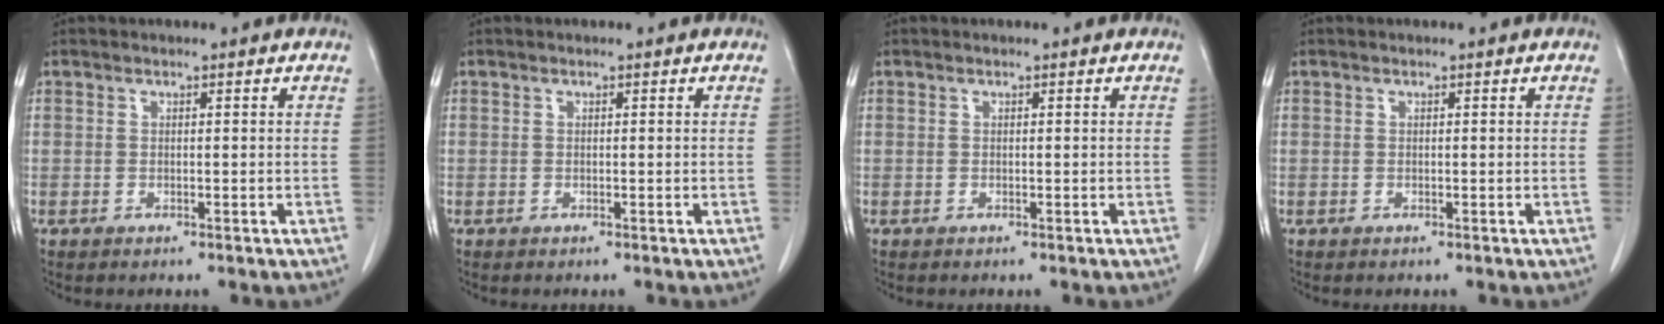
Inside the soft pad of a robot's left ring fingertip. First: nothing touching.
{"total": 0.0}
{"total": 0.0}
{"total": 0.0}